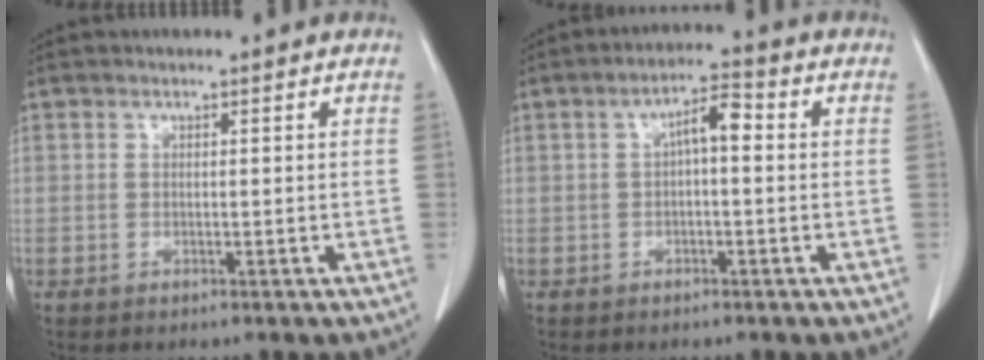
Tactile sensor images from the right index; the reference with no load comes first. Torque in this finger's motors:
{"motor_torque": [0.54, 0.01, 0.21, 0.08]}